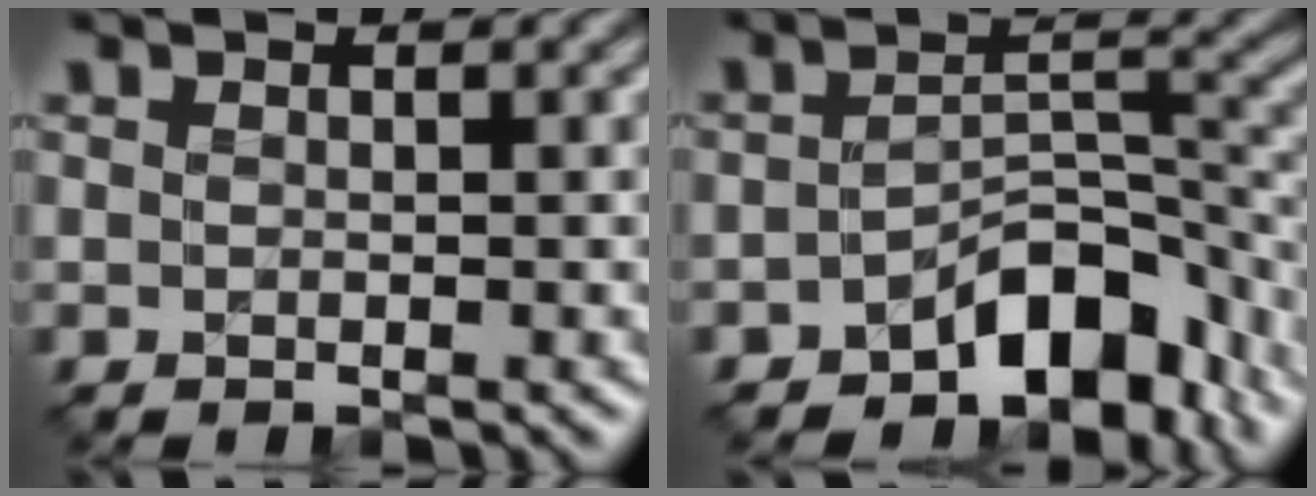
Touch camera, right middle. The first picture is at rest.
{"total": 7.0, "force": [-4.5, 3.2, 4.3], "torque": [-0.048, 0.007, -0.074]}